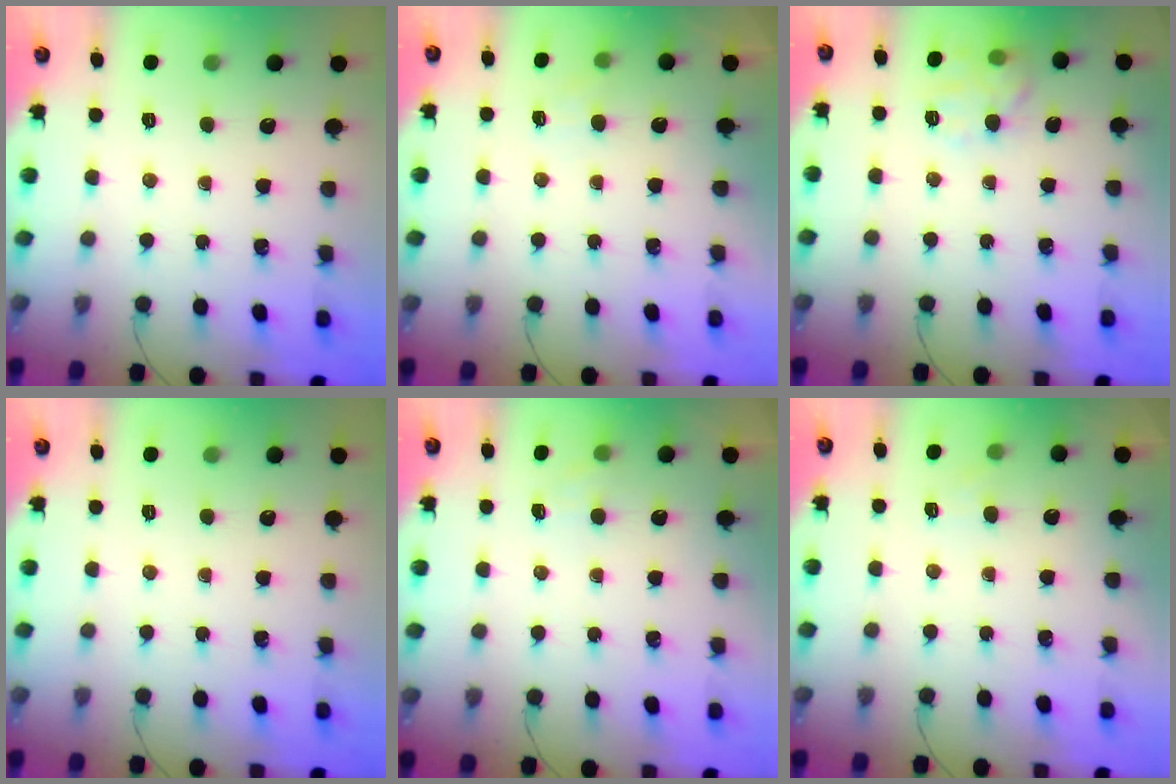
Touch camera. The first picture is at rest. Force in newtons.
{"total": 5.3, "press": 5.0, "slide": 1.6}
{"total": 8.2, "press": 8.2, "slide": 0.4}
{"total": 0.0}
{"total": 5.2, "press": 4.9, "slide": 1.7}
{"total": 4.8, "press": 4.6, "slide": 1.5}